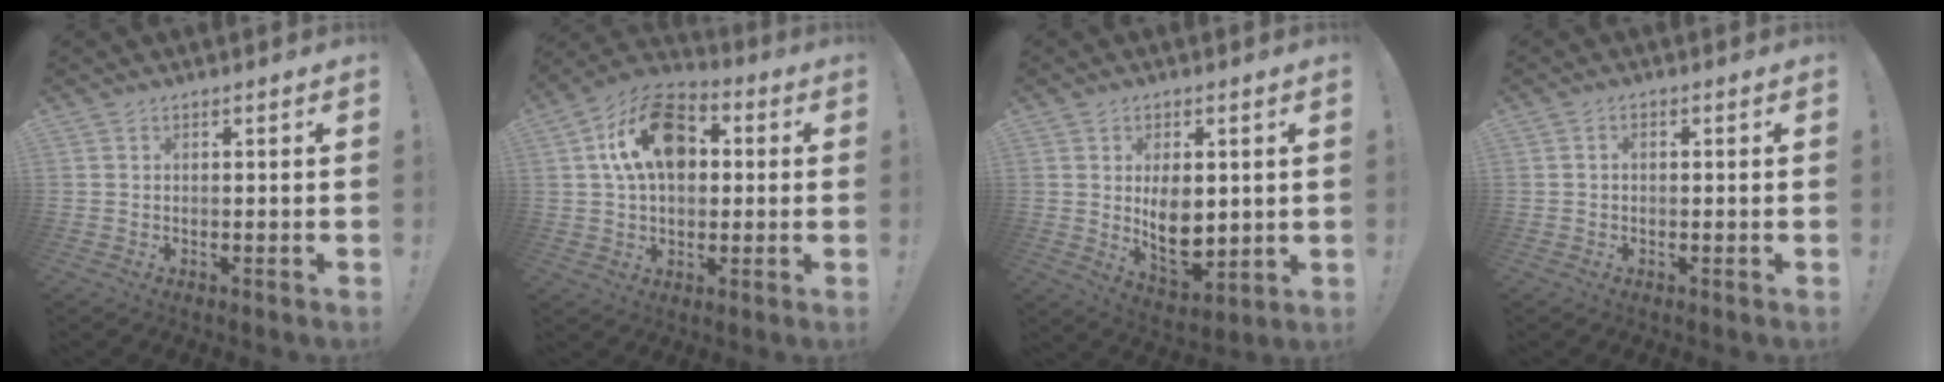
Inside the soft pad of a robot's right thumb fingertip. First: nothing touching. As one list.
[{"total": 18.0, "force": [5.1, 11.9, 12.5], "torque": [-0.198, 0.002, 0.093]}, {"total": 10.5, "force": [1.3, 6.8, 7.9], "torque": [-0.126, -0.023, 0.027]}, {"total": 1.2, "force": [-0.3, 0.7, 0.9], "torque": [-0.021, 0.006, -0.006]}]